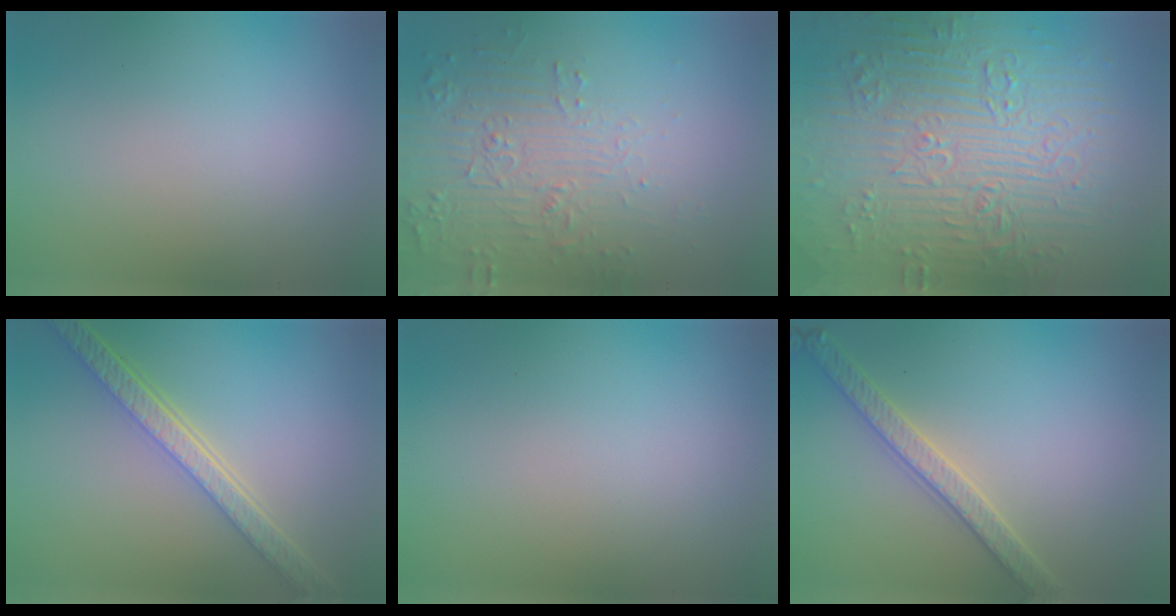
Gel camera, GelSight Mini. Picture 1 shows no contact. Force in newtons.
{"total": 6.0, "press": 3.8, "slide": 4.6}
{"total": 12.0, "press": 7.9, "slide": 9.0}
{"total": 5.6, "press": 4.4, "slide": 3.5}
{"total": 0.0}
{"total": 3.3, "press": 3.1, "slide": 1.3}